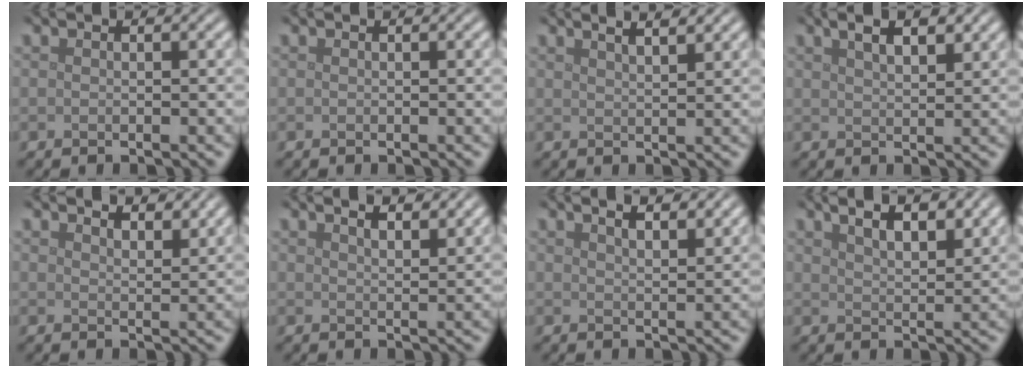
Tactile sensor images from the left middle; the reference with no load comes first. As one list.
[{"total": 0.0}, {"total": 5.0, "force": [3.4, 2.0, 3.1], "torque": [-0.015, 0.039, 0.013]}, {"total": 4.4, "force": [2.8, 1.6, 3.0], "torque": [-0.035, 0.014, 0.030]}, {"total": 4.3, "force": [3.6, 1.1, 1.9], "torque": [-0.017, 0.006, 0.034]}, {"total": 5.4, "force": [3.9, 2.1, 3.2], "torque": [-0.025, 0.029, 0.023]}, {"total": 6.0, "force": [4.1, 2.3, 3.6], "torque": [-0.029, 0.035, 0.026]}, {"total": 6.6, "force": [4.4, 2.5, 4.2], "torque": [-0.038, 0.025, 0.043]}]